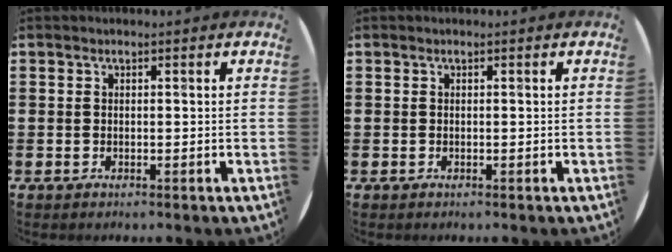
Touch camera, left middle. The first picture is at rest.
{"total": 0.0}